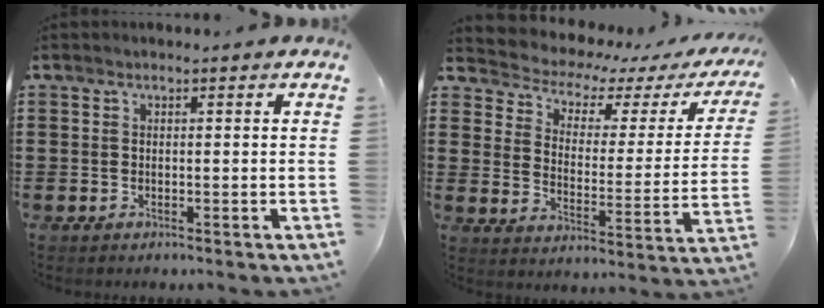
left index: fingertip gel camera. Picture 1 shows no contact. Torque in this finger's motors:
{"motor_torque": [2.14, 0.00, 0.40, 0.00]}